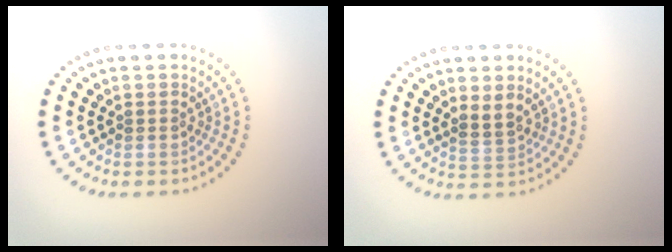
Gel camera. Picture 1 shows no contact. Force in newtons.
{"total": 1.9, "press": 1.8, "slide": 0.8}